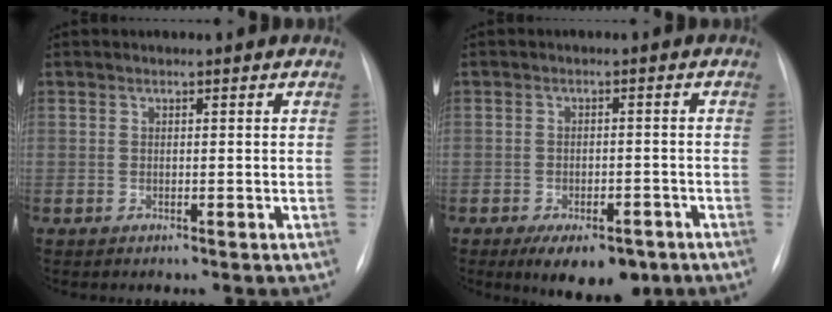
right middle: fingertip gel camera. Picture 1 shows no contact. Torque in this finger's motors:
{"motor_torque": [0.64, -0.52, 0.04, 0.02]}